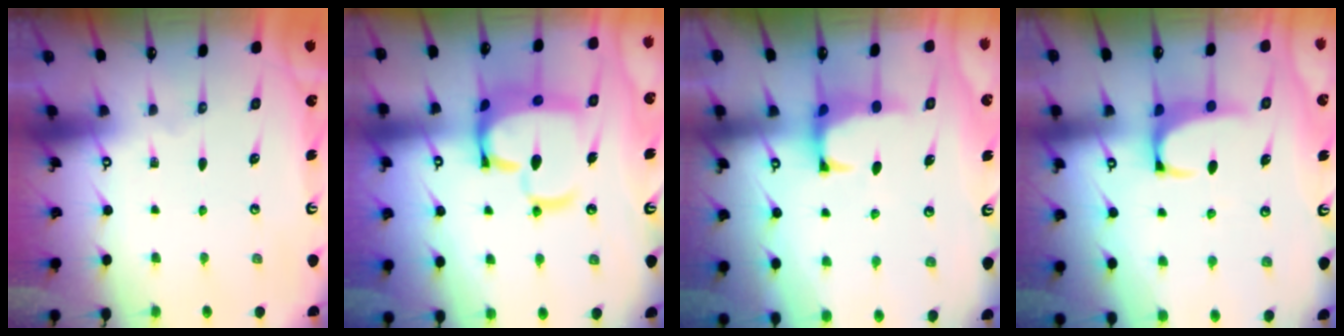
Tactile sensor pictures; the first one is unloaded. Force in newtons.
{"total": 14.4, "press": 14.3, "slide": 1.5}
{"total": 0.7, "press": 0.5, "slide": 0.5}
{"total": 2.0, "press": 1.7, "slide": 1.0}